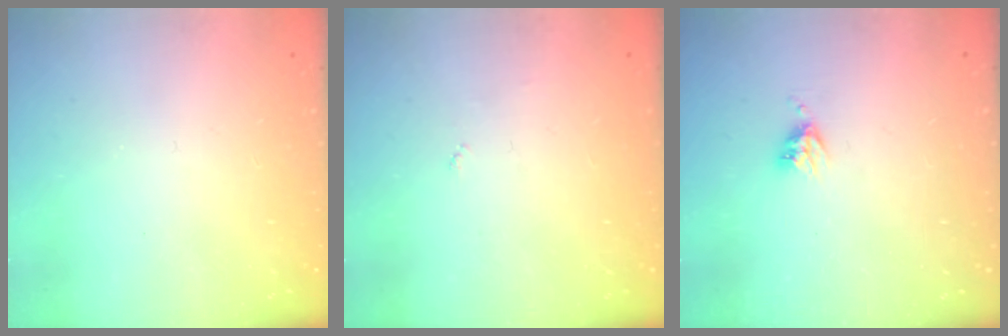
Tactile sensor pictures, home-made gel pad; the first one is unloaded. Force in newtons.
{"total": 2.7, "press": 2.7, "slide": 0.4}
{"total": 5.2, "press": 5.2, "slide": 0.6}